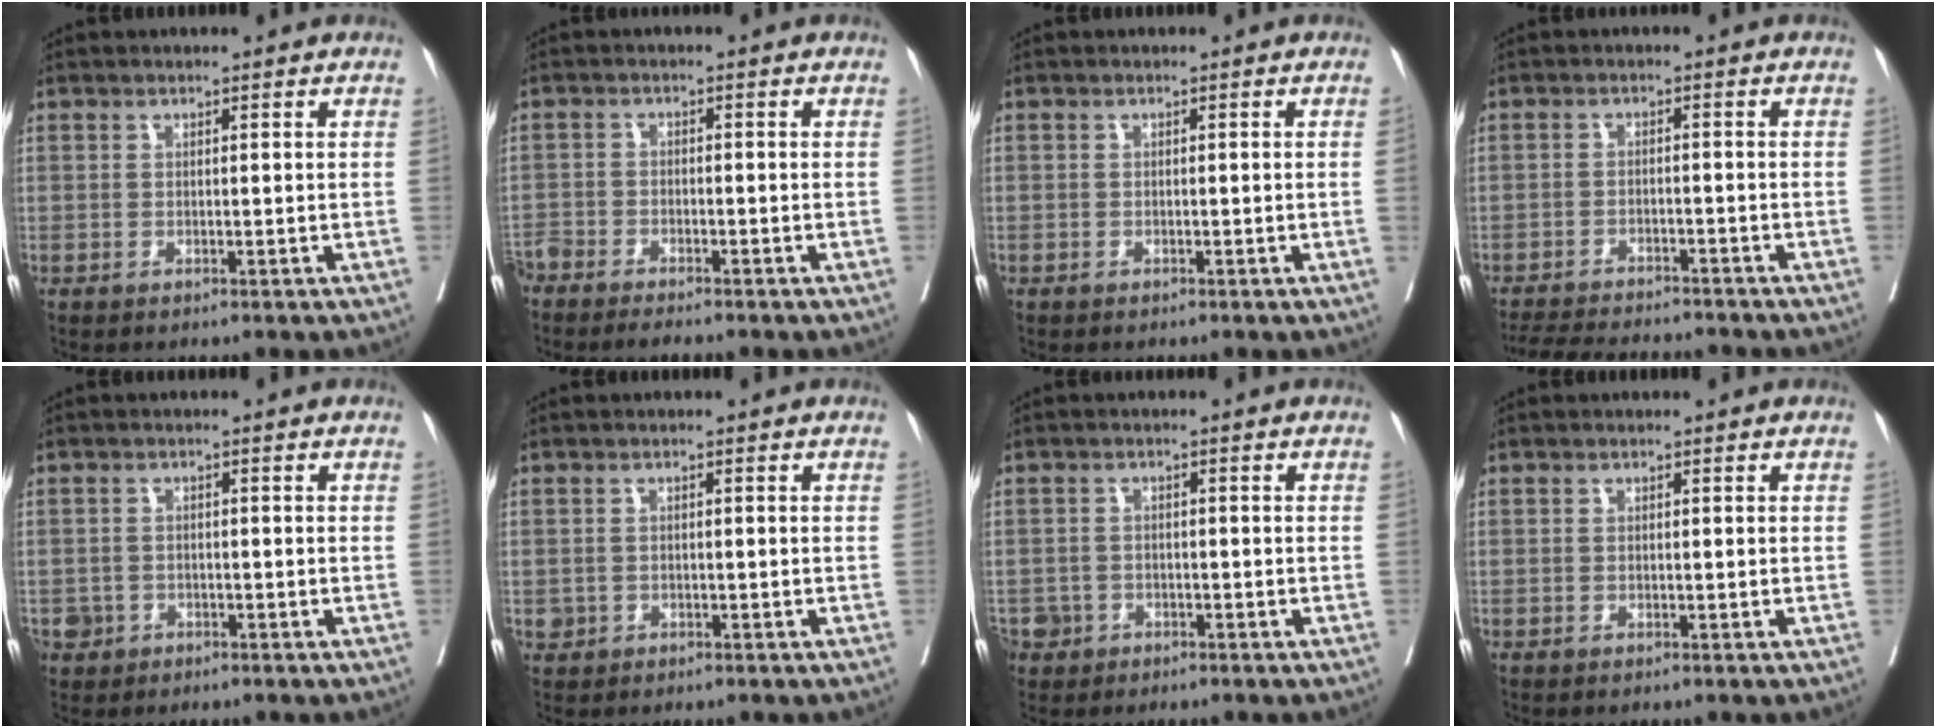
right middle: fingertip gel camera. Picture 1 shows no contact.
{"total": 5.8, "force": [-5.3, 1.2, 2.1], "torque": [-0.032, -0.008, -0.093]}
{"total": 0.0}
{"total": 11.3, "force": [-10.6, 1.4, 3.7], "torque": [-0.059, -0.007, -0.152]}
{"total": 2.4, "force": [-1.1, 2.1, 0.1], "torque": [0.001, 0.009, -0.019]}
{"total": 1.2, "force": [-0.3, 1.2, 0.1], "torque": [0.002, 0.005, -0.003]}
{"total": 3.2, "force": [-1.7, 2.6, 0.0], "torque": [0.002, 0.009, -0.032]}
{"total": 0.0}